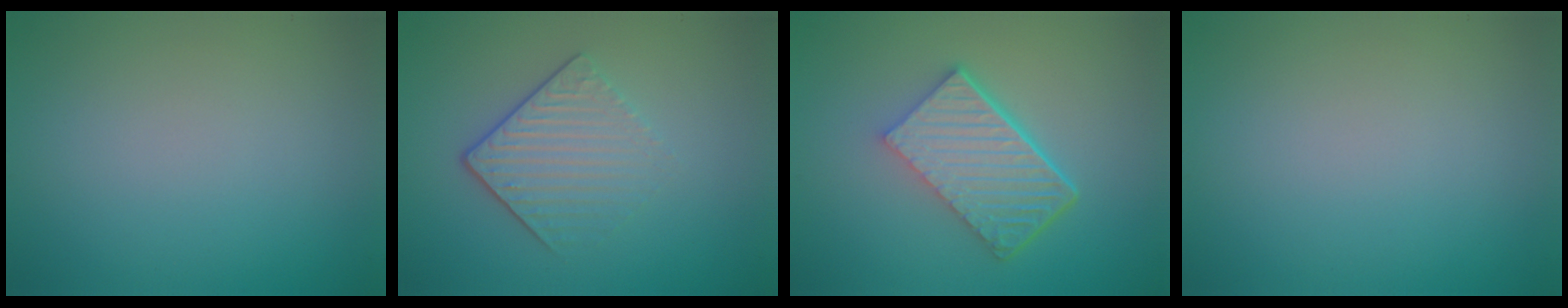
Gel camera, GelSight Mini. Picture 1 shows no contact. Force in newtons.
{"total": 4.0, "press": 2.8, "slide": 2.8}
{"total": 6.7, "press": 4.5, "slide": 5.0}
{"total": 0.0}